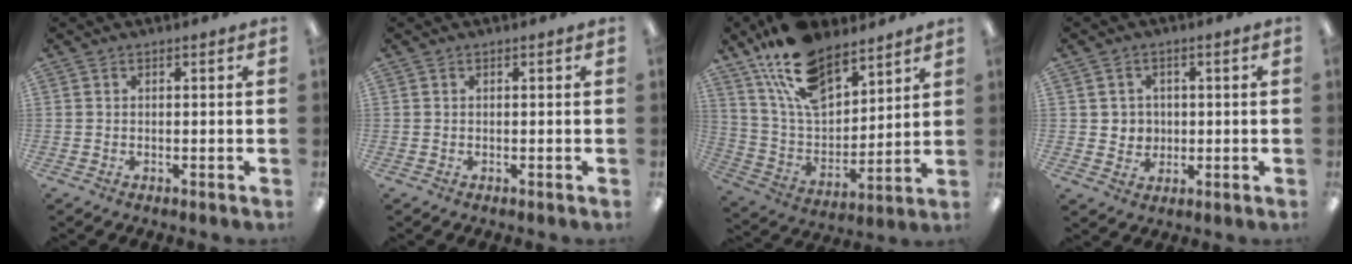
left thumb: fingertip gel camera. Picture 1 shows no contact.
{"total": 0.0}
{"total": 18.6, "force": [13.1, 9.1, 9.5], "torque": [-0.193, -0.059, 0.242]}
{"total": 3.9, "force": [1.2, 3.7, 0.0], "torque": [0.000, -0.001, 0.018]}